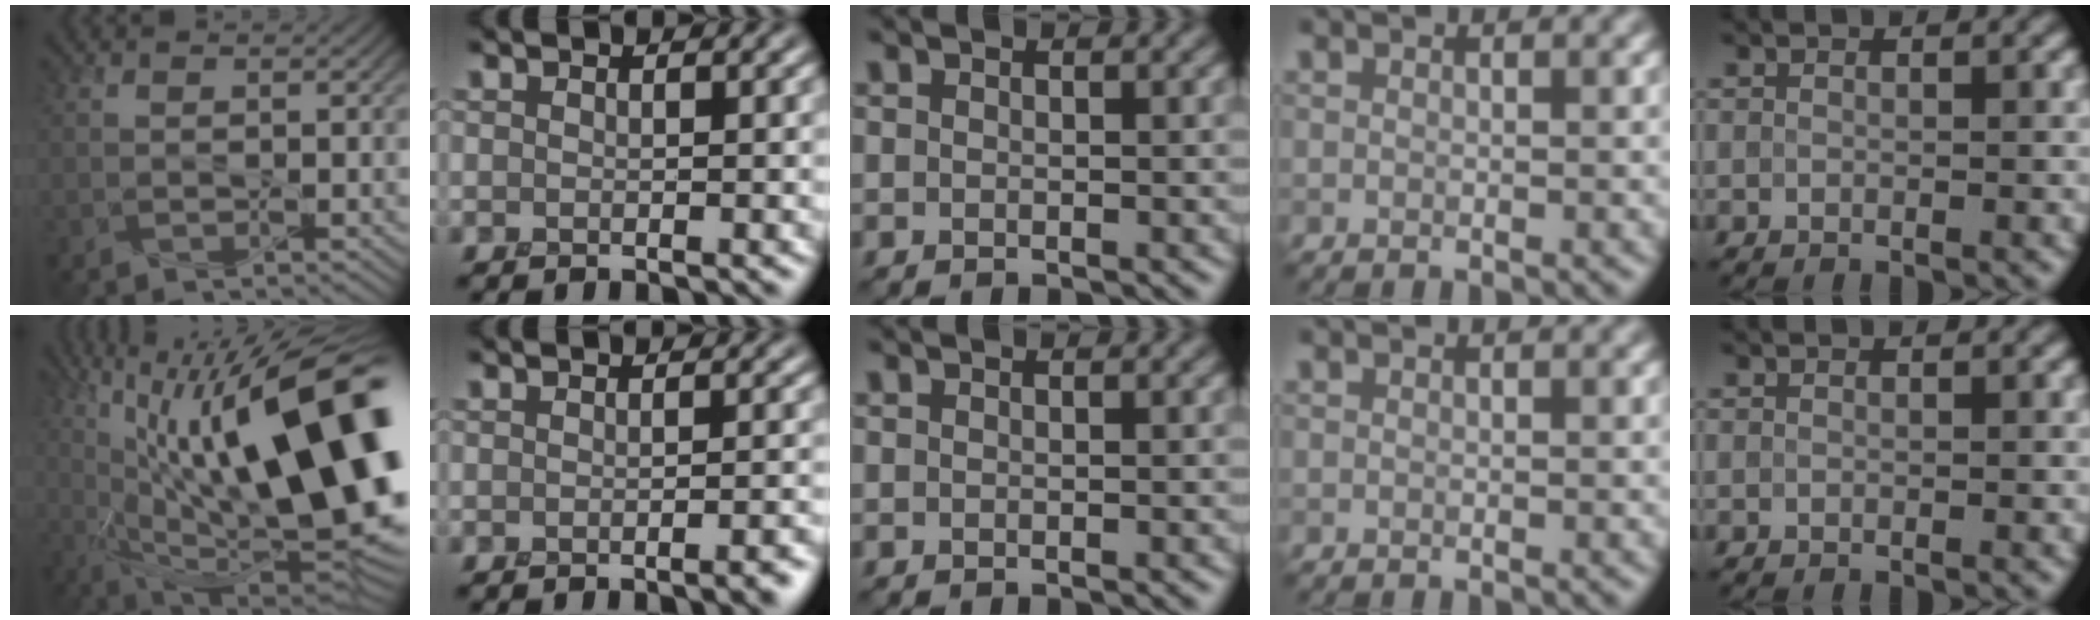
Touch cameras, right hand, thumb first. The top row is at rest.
{"thumb": {"total": 23.6, "force": [4.7, 8.4, 21.5], "torque": [-0.351, 0.039, 0.072]}, "index": {"total": 2.0, "force": [-1.6, 0.3, 1.3], "torque": [-0.018, -0.003, -0.019]}}